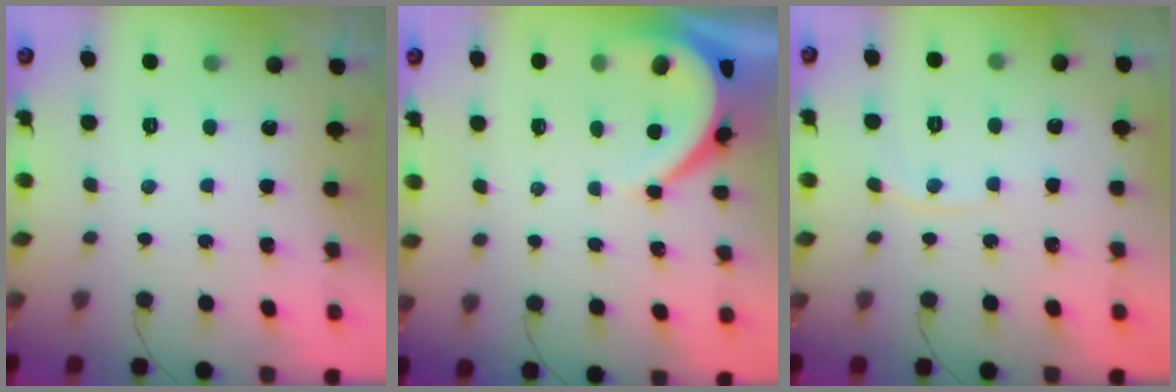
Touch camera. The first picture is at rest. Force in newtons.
{"total": 6.4, "press": 6.4, "slide": 0.5}
{"total": 4.6, "press": 4.6, "slide": 0.2}